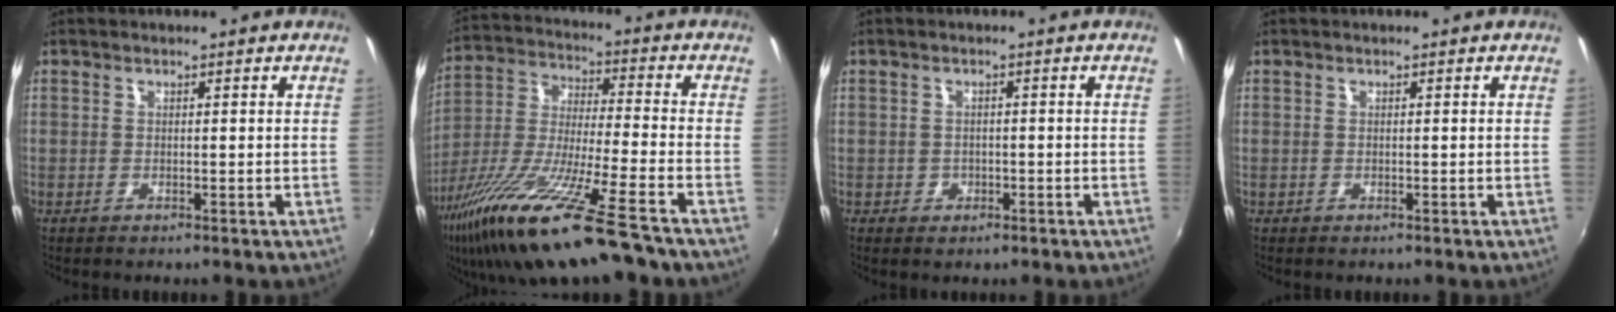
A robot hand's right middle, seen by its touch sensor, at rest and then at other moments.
{"total": 21.4, "force": [-14.2, 1.8, 15.9], "torque": [-0.309, -0.059, -0.256]}
{"total": 2.1, "force": [-0.8, 1.8, 0.5], "torque": [-0.011, -0.003, -0.011]}
{"total": 0.0}